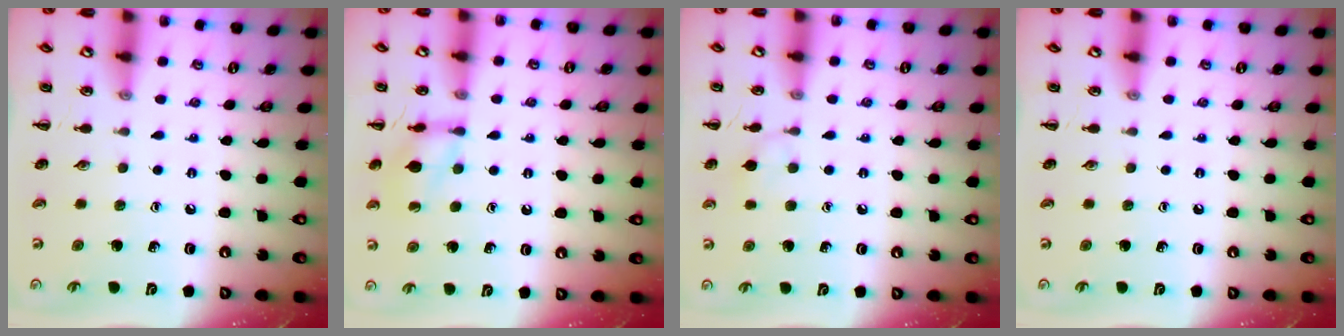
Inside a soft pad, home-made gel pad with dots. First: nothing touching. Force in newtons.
{"total": 11.2, "press": 11.2, "slide": 0.8}
{"total": 6.2, "press": 6.0, "slide": 1.7}
{"total": 0.0}